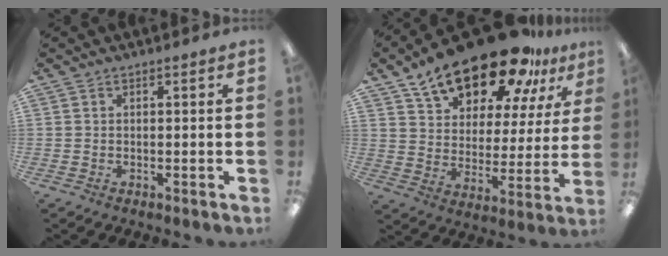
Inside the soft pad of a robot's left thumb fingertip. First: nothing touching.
{"total": 20.3, "force": [15.7, 8.5, 9.7], "torque": [-0.167, -0.102, 0.270]}